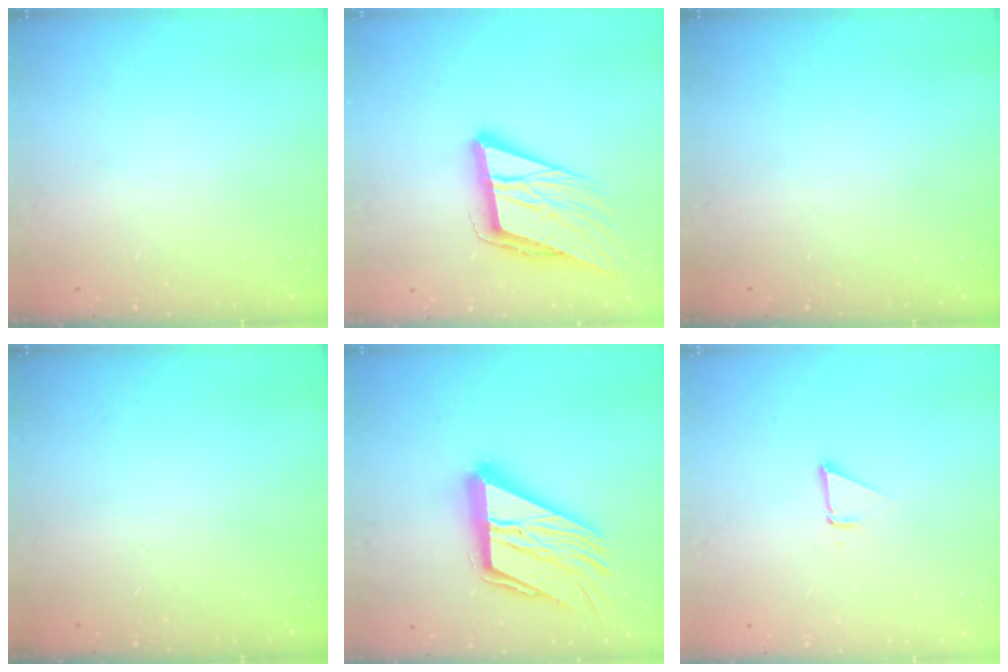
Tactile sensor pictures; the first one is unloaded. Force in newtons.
{"total": 15.0, "press": 14.6, "slide": 3.5}
{"total": 0.0}
{"total": 0.0}
{"total": 23.5, "press": 23.3, "slide": 2.3}
{"total": 2.3, "press": 2.3, "slide": 0.1}